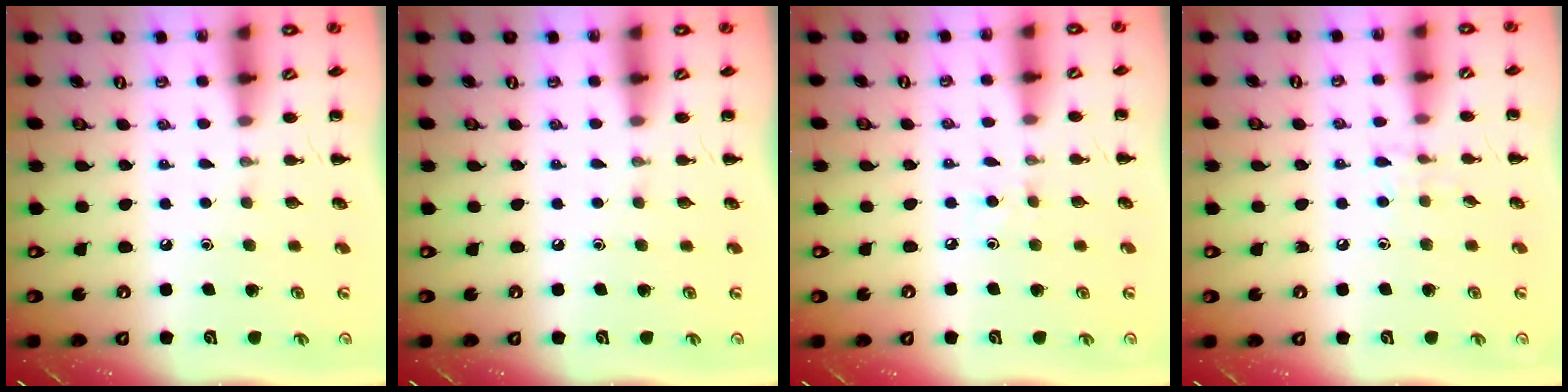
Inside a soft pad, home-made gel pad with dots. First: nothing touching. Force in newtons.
{"total": 0.0}
{"total": 2.5, "press": 2.3, "slide": 0.9}
{"total": 4.9, "press": 4.7, "slide": 1.5}